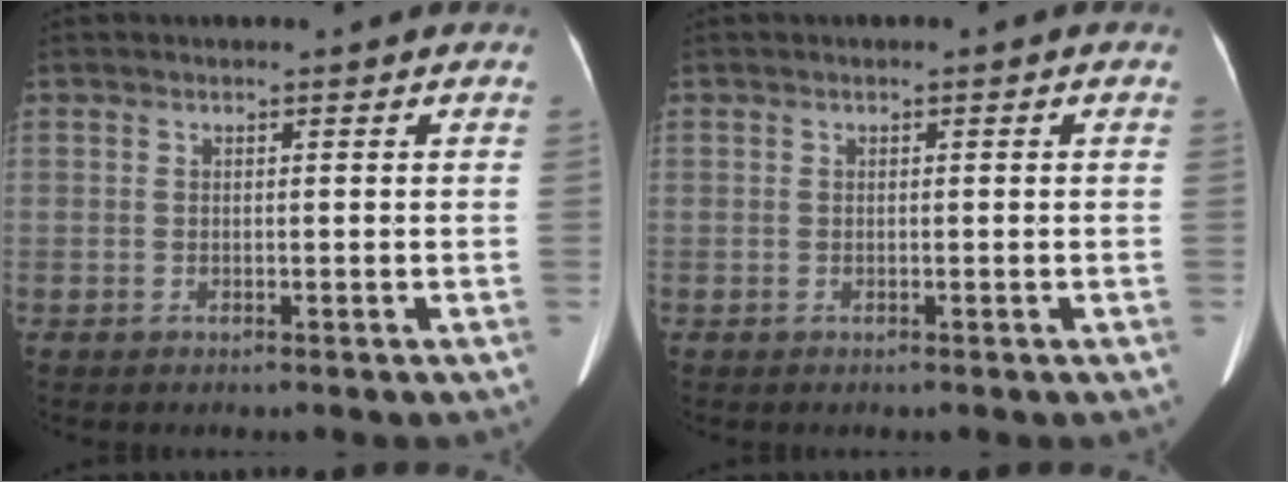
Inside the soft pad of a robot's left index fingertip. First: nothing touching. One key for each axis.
{"total": 0.0}